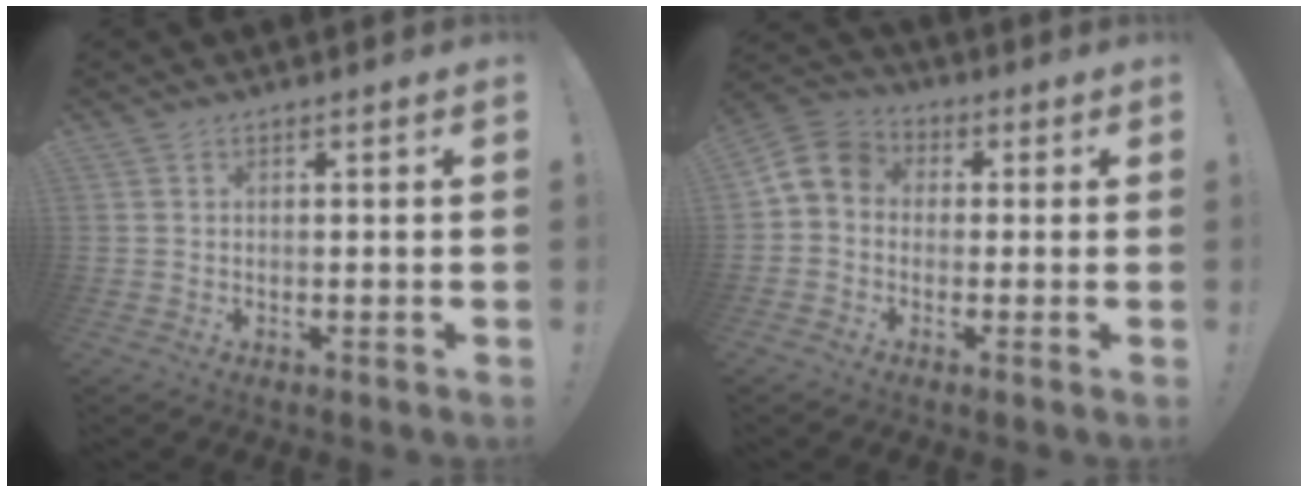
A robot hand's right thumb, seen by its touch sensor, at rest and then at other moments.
{"total": 7.6, "force": [-0.3, 6.3, 4.2], "torque": [-0.077, 0.015, -0.001]}